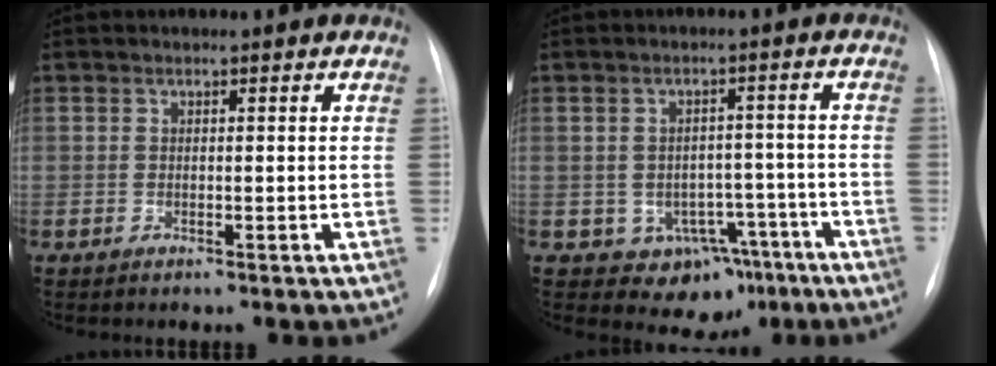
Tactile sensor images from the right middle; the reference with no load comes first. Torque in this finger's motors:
{"motor_torque": [0.25, -0.25, 0.02, 0.00]}